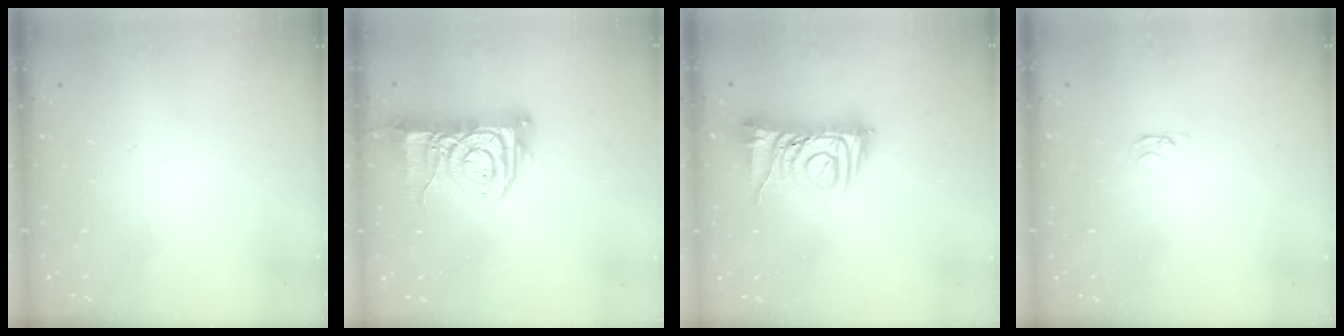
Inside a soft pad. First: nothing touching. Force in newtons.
{"total": 11.3, "press": 11.2, "slide": 1.4}
{"total": 9.9, "press": 9.8, "slide": 1.4}
{"total": 2.1, "press": 2.0, "slide": 0.3}